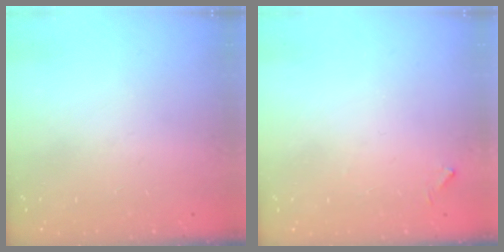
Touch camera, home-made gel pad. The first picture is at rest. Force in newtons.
{"total": 6.0, "press": 6.0, "slide": 0.3}